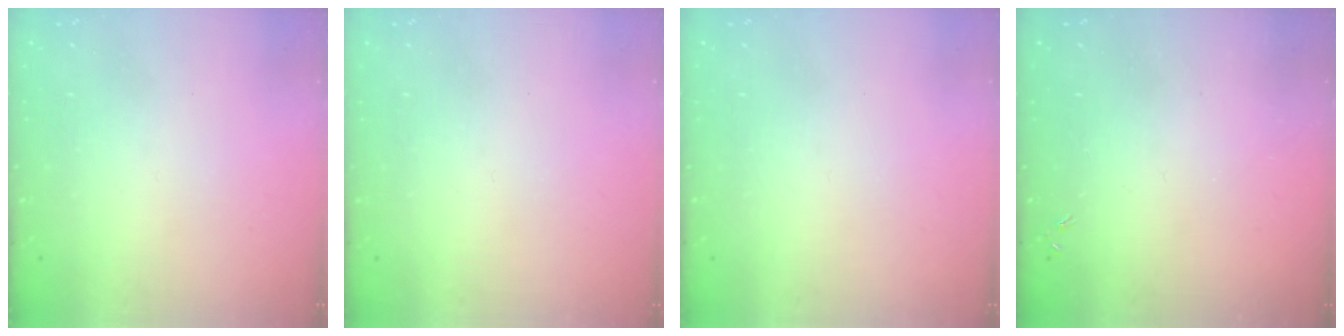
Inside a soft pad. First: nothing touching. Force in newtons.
{"total": 0.0}
{"total": 0.0}
{"total": 0.0}